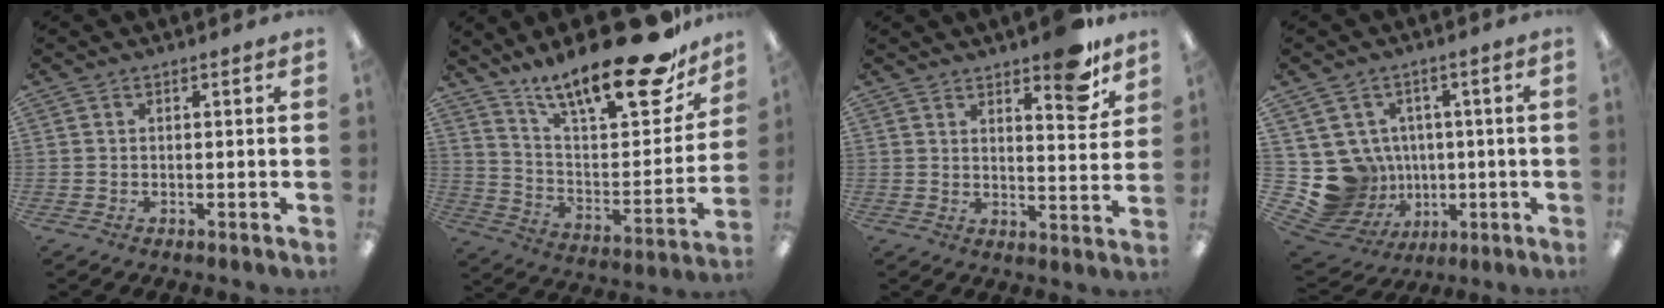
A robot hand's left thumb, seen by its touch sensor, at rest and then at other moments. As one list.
[{"total": 24.6, "force": [18.3, 6.6, 15.1], "torque": [-0.227, -0.123, 0.302]}, {"total": 10.0, "force": [7.6, 3.3, 5.7], "torque": [-0.059, -0.050, 0.126]}, {"total": 11.5, "force": [-0.9, 11.2, 2.5], "torque": [-0.087, -0.007, 0.004]}]